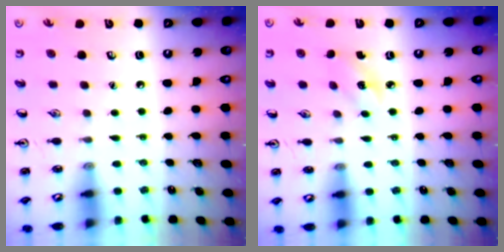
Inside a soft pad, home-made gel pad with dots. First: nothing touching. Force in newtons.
{"total": 2.3, "press": 2.1, "slide": 0.8}